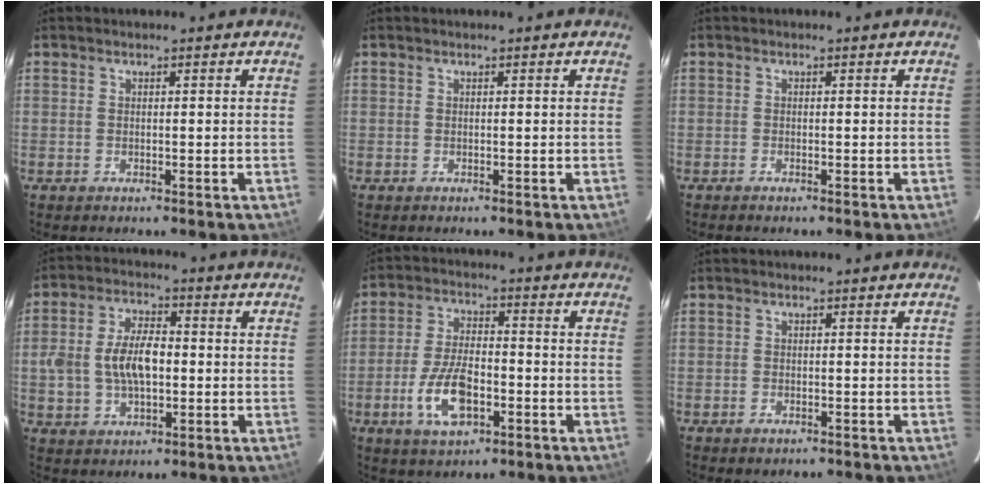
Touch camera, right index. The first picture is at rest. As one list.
[{"total": 0.0}, {"total": 0.6, "force": [-0.5, 0.1, 0.2], "torque": [-0.003, -0.001, -0.011]}, {"total": 10.0, "force": [-0.6, 5.8, 8.1], "torque": [-0.162, 0.012, -0.006]}, {"total": 10.8, "force": [-4.1, 4.9, 8.6], "torque": [-0.180, -0.003, -0.069]}, {"total": 1.8, "force": [-1.2, 1.1, 0.8], "torque": [-0.016, -0.001, -0.017]}]